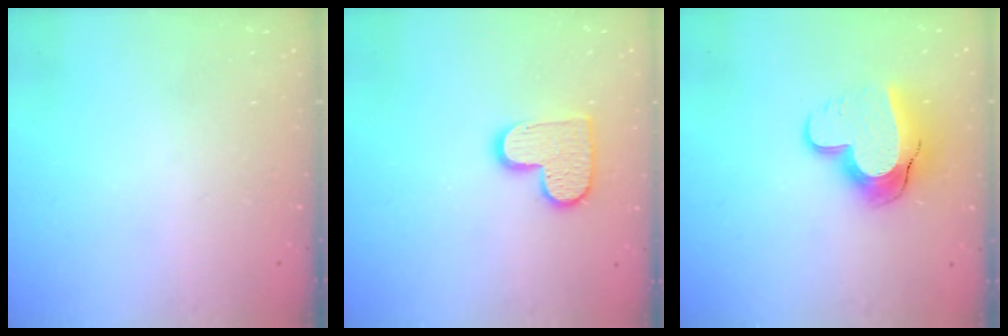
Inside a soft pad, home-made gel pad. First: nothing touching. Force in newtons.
{"total": 11.7, "press": 11.6, "slide": 0.8}
{"total": 13.8, "press": 13.7, "slide": 1.1}